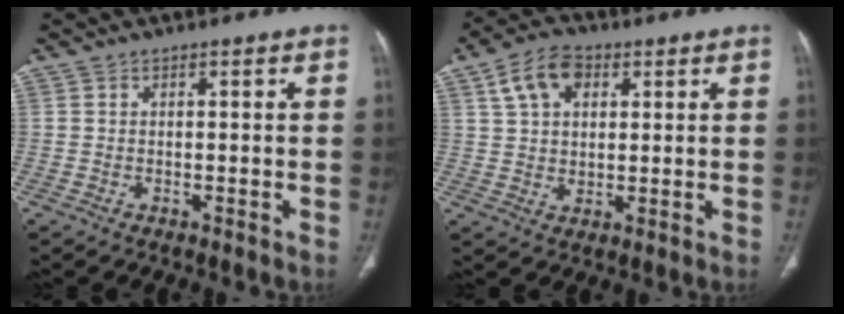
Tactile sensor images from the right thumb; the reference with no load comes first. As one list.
[{"total": 9.0, "force": [3.7, 5.8, 5.7], "torque": [-0.091, 0.000, 0.064]}]